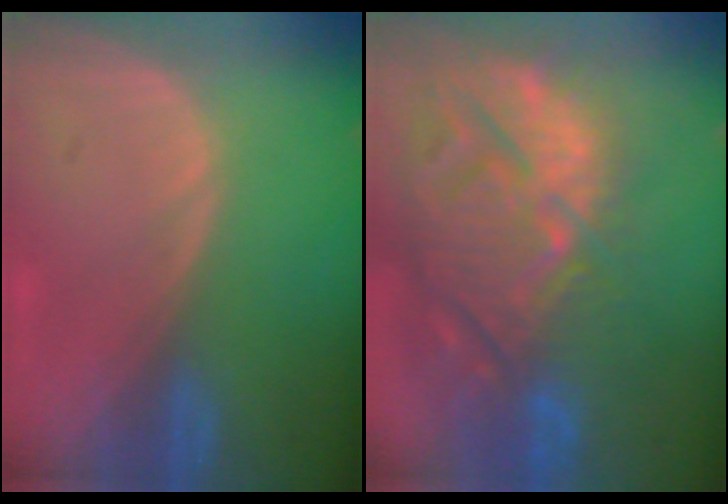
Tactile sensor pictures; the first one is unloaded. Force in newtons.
{"total": 15.2, "press": 13.0, "slide": 7.8}